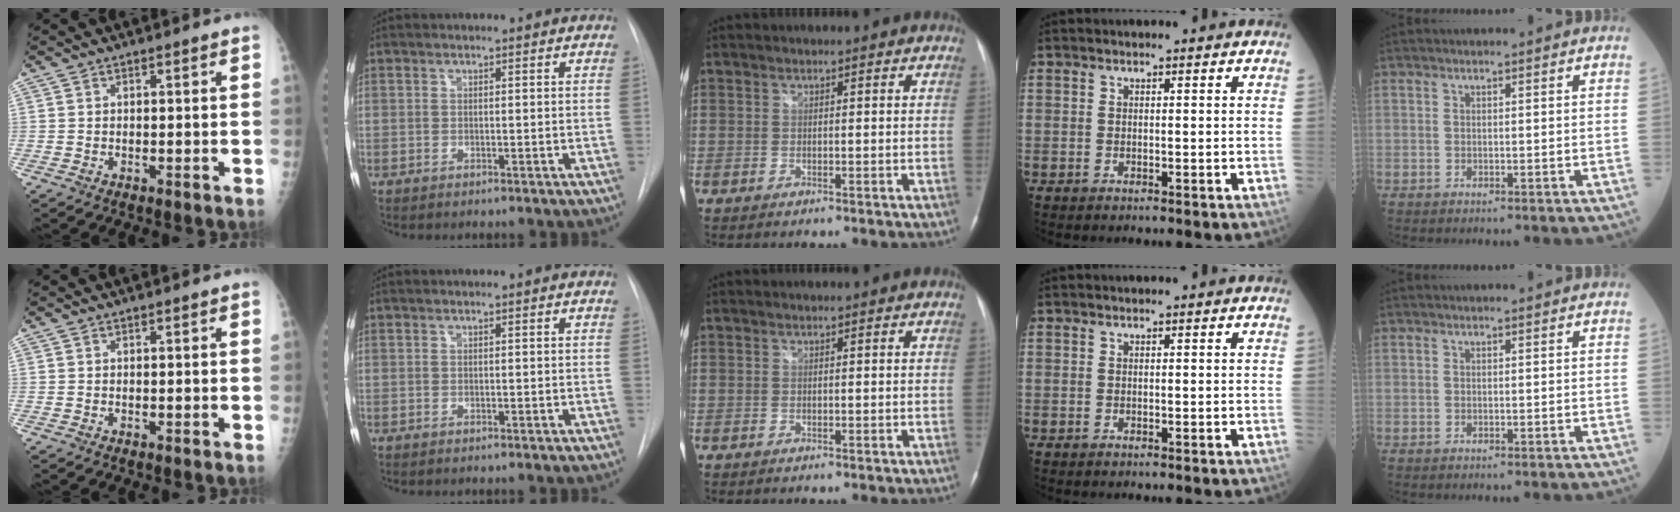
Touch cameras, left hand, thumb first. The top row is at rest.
{}